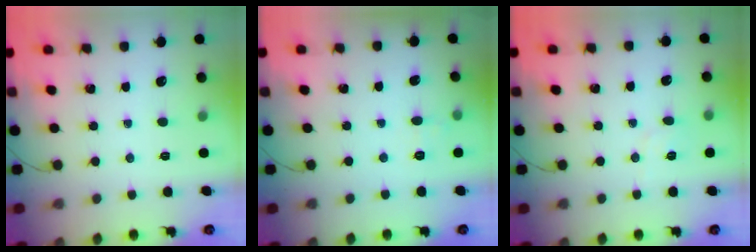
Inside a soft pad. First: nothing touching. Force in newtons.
{"total": 5.6, "press": 5.4, "slide": 1.4}
{"total": 4.0, "press": 3.8, "slide": 1.4}